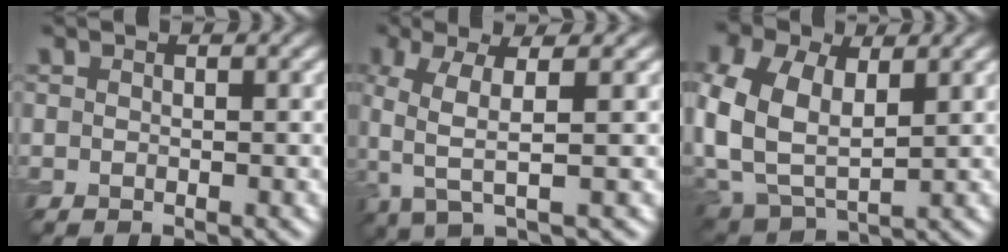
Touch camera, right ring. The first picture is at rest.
{"total": 5.1, "force": [-0.4, 1.6, 4.8], "torque": [-0.118, -0.004, -0.008]}
{"total": 9.4, "force": [1.6, 6.3, 6.9], "torque": [-0.176, 0.004, 0.029]}